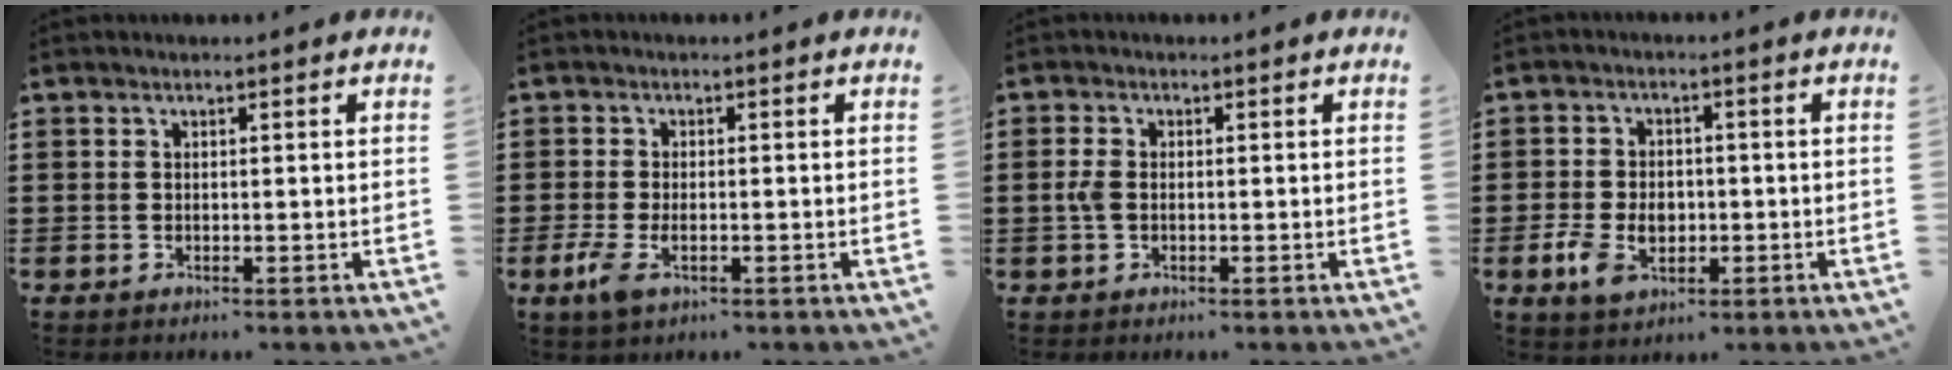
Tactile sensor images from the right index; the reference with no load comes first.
{"total": 2.9, "force": [-1.3, 1.2, 2.3], "torque": [-0.054, -0.006, -0.026]}
{"total": 2.2, "force": [-0.2, 1.4, 1.8], "torque": [-0.051, 0.000, -0.009]}
{"total": 5.1, "force": [-1.3, 3.6, 3.3], "torque": [-0.084, 0.001, -0.029]}